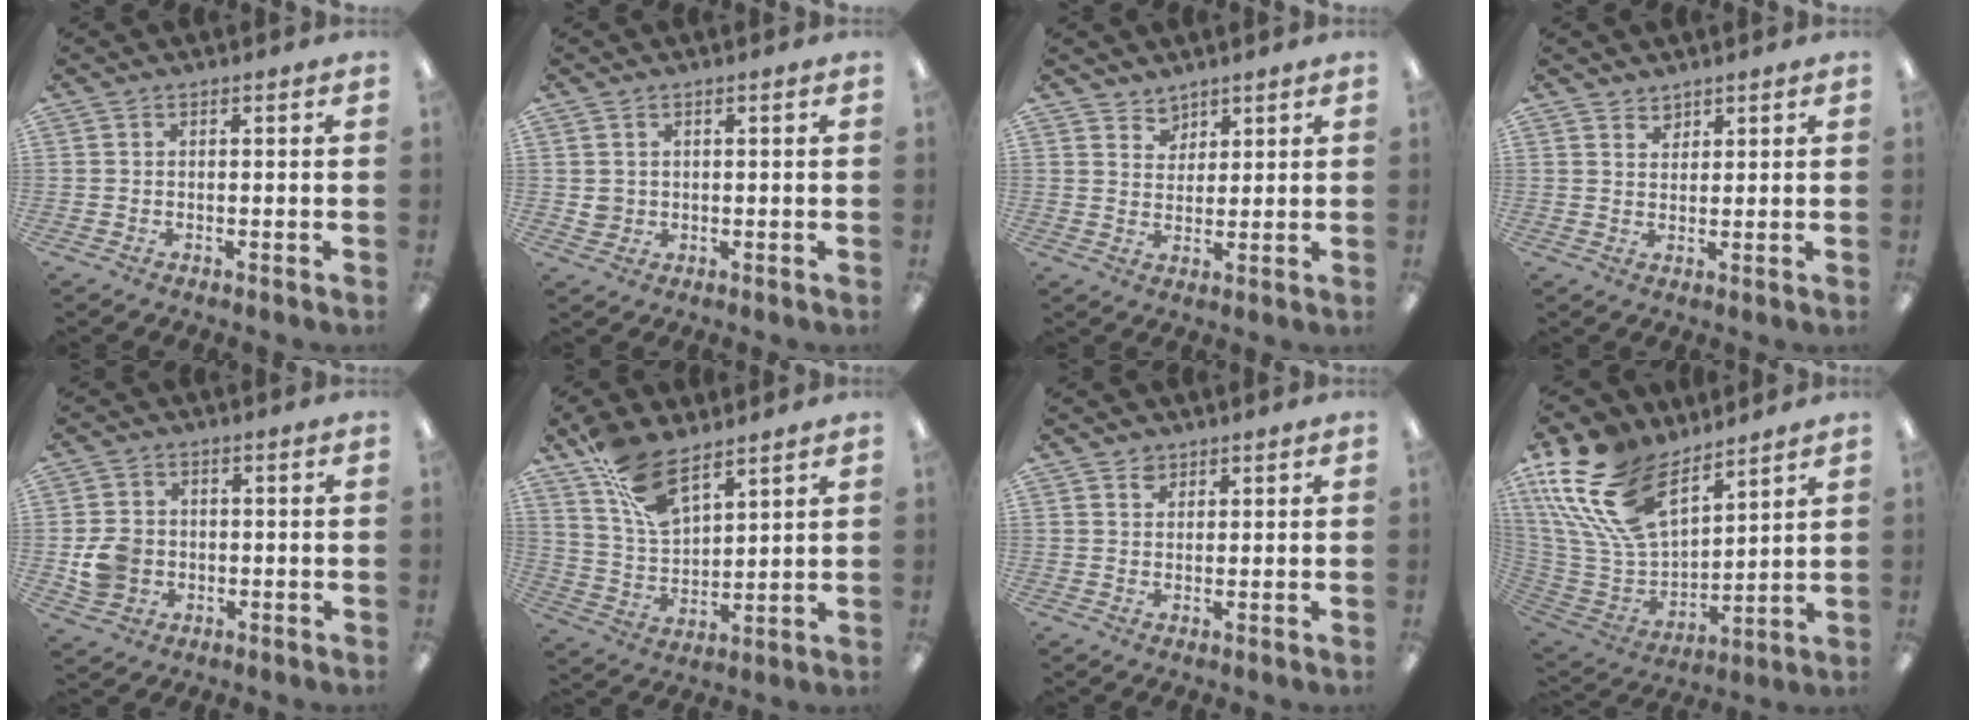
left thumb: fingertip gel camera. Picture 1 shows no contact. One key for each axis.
{"total": 2.6, "fx": 0.7, "fy": 2.4, "fz": 0.6, "tx": -0.007, "ty": -0.002, "tz": 0.013}
{"total": 3.9, "fx": 3.2, "fy": 2.2, "fz": -0.4, "tx": 0.004, "ty": -0.018, "tz": 0.060}
{"total": 2.4, "fx": 2.1, "fy": 1.2, "fz": -0.1, "tx": 0.008, "ty": -0.010, "tz": 0.040}
{"total": 6.6, "fx": -1.0, "fy": 5.9, "fz": 2.8, "tx": -0.056, "ty": 0.012, "tz": -0.014}
{"total": 12.9, "fx": 9.1, "fy": 5.5, "fz": 7.2, "tx": -0.147, "ty": -0.038, "tz": 0.172}
{"total": 2.2, "fx": 1.7, "fy": 1.4, "fz": 0.4, "tx": -0.002, "ty": -0.005, "tz": 0.031}
{"total": 23.3, "fx": 14.1, "fy": 12.5, "fz": 13.8, "tx": -0.315, "ty": -0.069, "tz": 0.260}